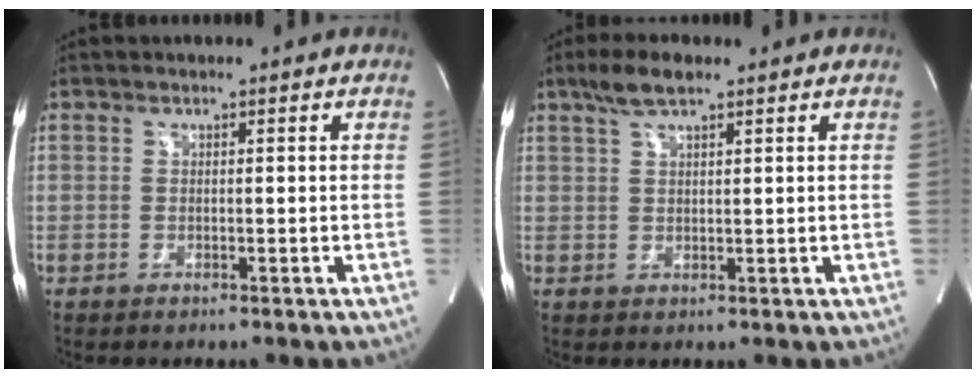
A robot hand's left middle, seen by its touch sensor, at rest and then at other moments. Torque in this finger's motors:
{"motor_torque": [0.38, -0.07, 0.00, 0.02]}